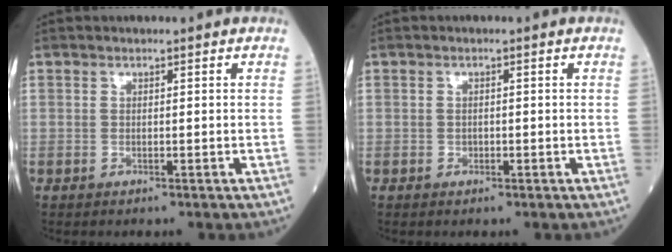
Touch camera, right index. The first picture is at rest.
{"total": 0.6, "force": [-0.3, 0.5, 0.2], "torque": [-0.004, 0.003, -0.005]}